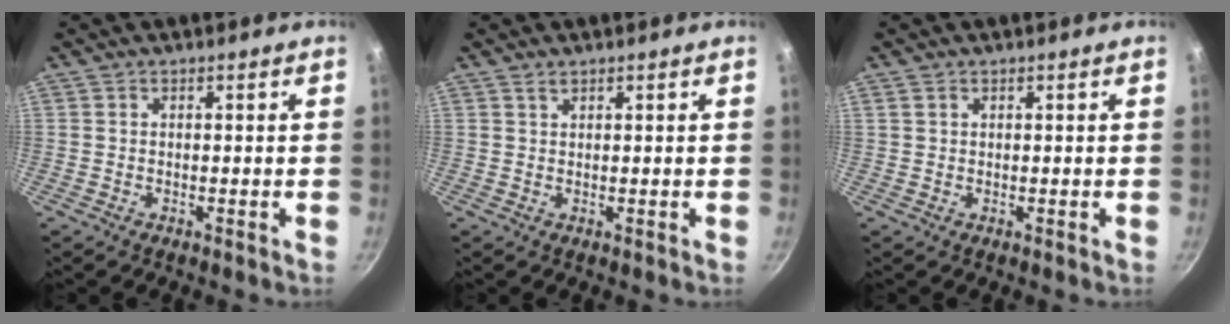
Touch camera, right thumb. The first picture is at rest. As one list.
[{"total": 1.0, "force": [0.8, 0.1, 0.6], "torque": [-0.013, -0.005, 0.019]}, {"total": 0.8, "force": [0.5, 0.6, 0.3], "torque": [-0.005, 0.002, 0.008]}]